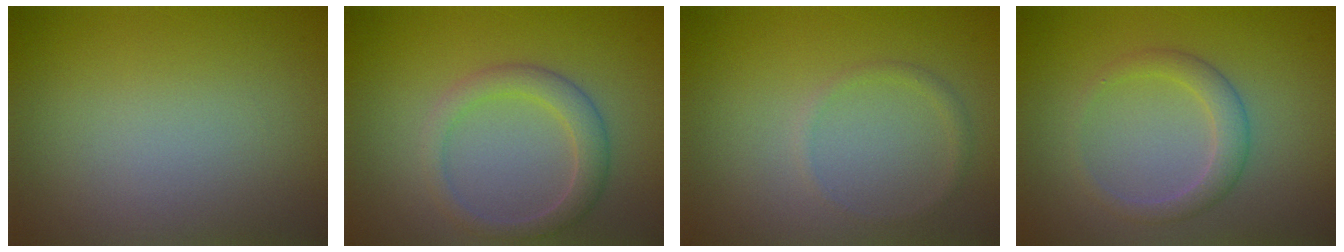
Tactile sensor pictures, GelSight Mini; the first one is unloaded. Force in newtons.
{"total": 2.7, "press": 2.7, "slide": 0.2}
{"total": 0.9, "press": 0.9, "slide": 0.1}
{"total": 2.2, "press": 2.2, "slide": 0.1}